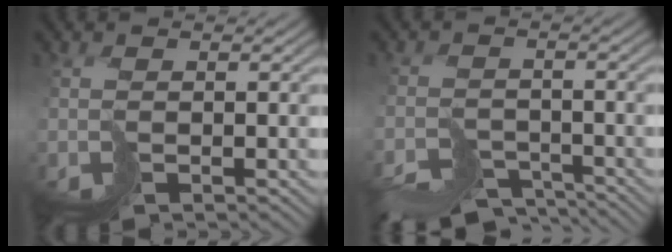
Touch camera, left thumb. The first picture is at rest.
{"total": 6.5, "force": [-6.0, 2.2, 1.4], "torque": [-0.017, -0.009, -0.105]}